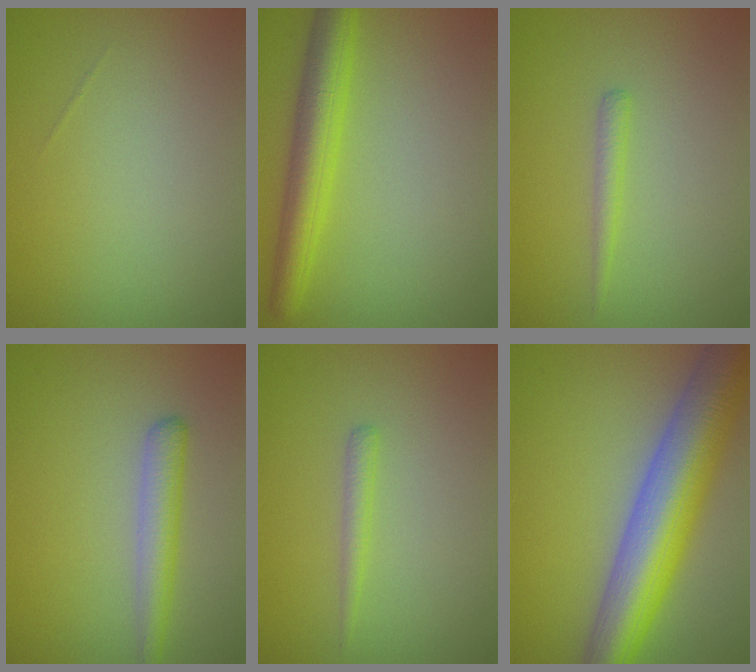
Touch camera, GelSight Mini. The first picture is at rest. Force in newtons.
{"total": 4.9, "press": 4.9, "slide": 0.2}
{"total": 1.1, "press": 1.1, "slide": 0.1}
{"total": 2.9, "press": 2.9, "slide": 0.1}
{"total": 1.1, "press": 1.1, "slide": 0.1}
{"total": 11.2, "press": 11.2, "slide": 0.5}